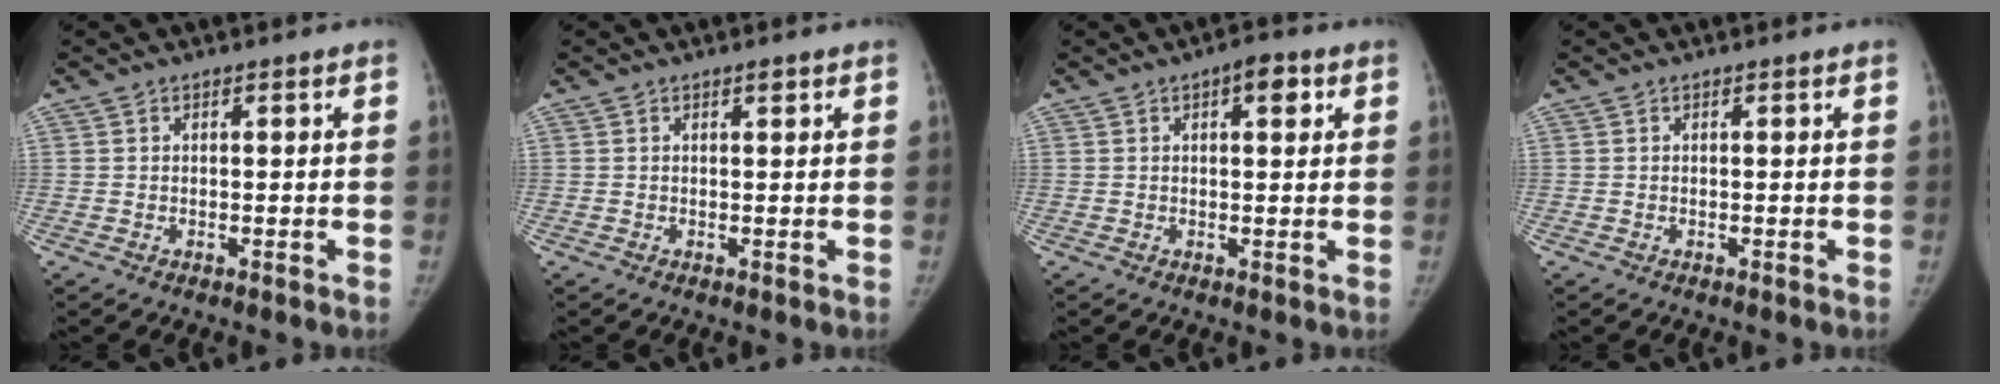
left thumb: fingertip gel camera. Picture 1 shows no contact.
{"total": 0.9, "force": [0.6, 0.2, 0.7], "torque": [-0.009, -0.002, 0.009]}
{"total": 4.2, "force": [1.8, 1.7, 3.4], "torque": [-0.036, -0.001, 0.019]}
{"total": 0.0}